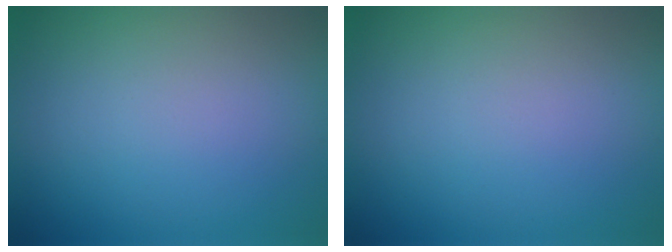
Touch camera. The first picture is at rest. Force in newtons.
{"total": 0.0}